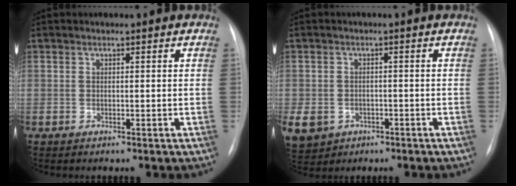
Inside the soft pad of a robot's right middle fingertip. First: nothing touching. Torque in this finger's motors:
{"motor_torque": [0.71, -0.71, 0.64, 0.15]}